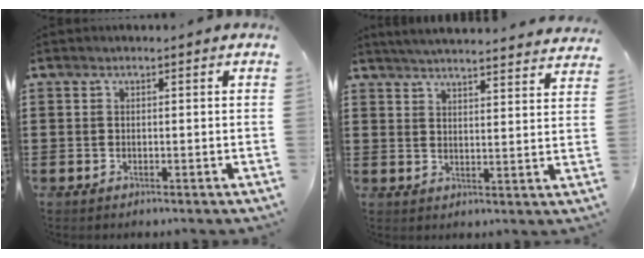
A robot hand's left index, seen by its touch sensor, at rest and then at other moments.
{"total": 4.4, "force": [4.3, -0.7, 0.6], "torque": [-0.027, -0.025, 0.075]}